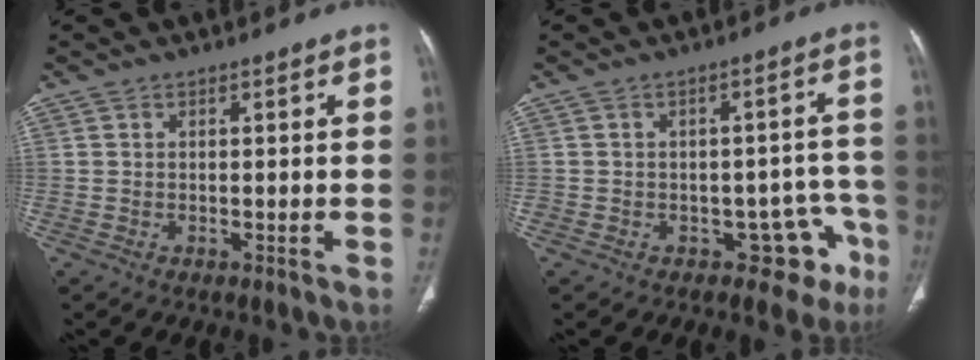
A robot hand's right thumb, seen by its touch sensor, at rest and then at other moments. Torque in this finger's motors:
{"motor_torque": [0.15, -0.07, 0.54, -0.42, -0.02]}